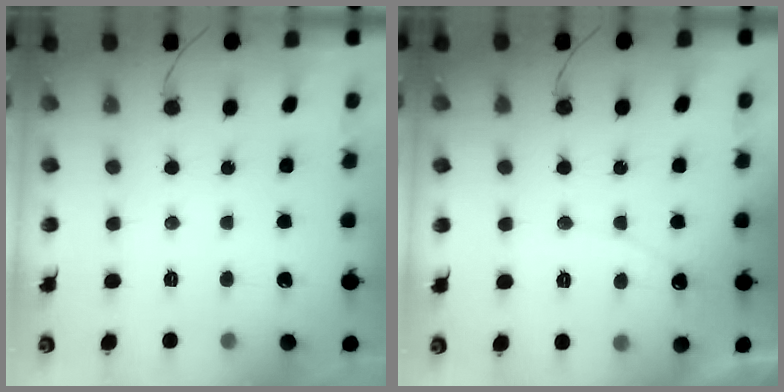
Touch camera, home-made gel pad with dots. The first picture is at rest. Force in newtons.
{"total": 5.9, "press": 5.9, "slide": 0.5}